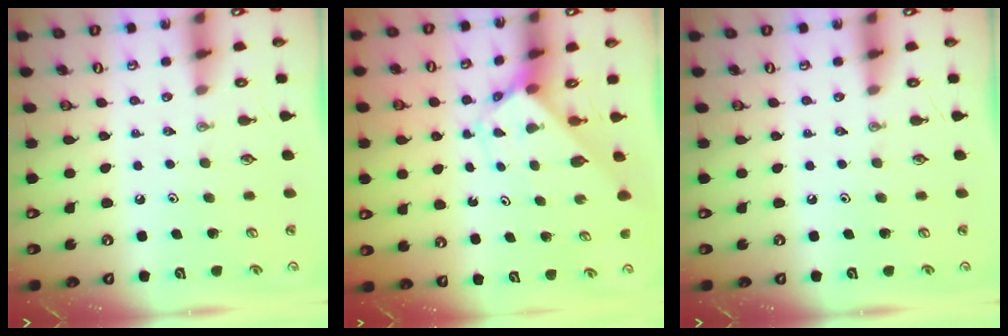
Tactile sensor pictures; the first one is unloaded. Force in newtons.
{"total": 2.8, "press": 2.8, "slide": 0.1}
{"total": 0.0}